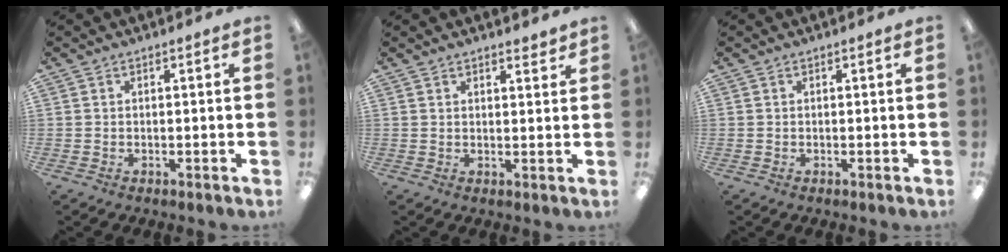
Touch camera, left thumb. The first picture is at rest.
{"total": 2.0, "force": [1.9, 0.3, 0.4], "torque": [-0.001, -0.009, 0.034]}
{"total": 0.0}